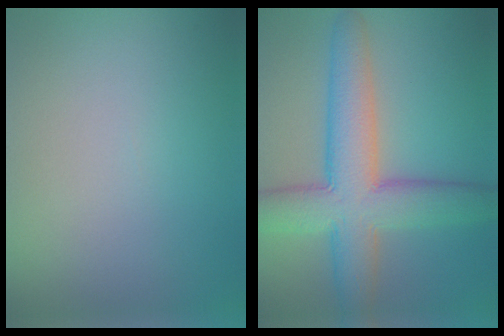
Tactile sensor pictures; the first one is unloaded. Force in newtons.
{"total": 8.8, "press": 8.8, "slide": 0.3}